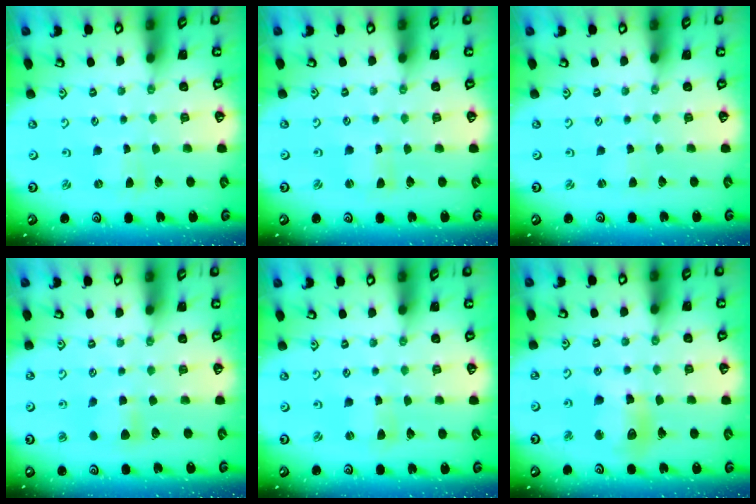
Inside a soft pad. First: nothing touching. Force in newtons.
{"total": 0.6, "press": 0.5, "slide": 0.2}
{"total": 0.5, "press": 0.5, "slide": 0.1}
{"total": 5.3, "press": 5.3, "slide": 0.9}
{"total": 1.4, "press": 1.4, "slide": 0.2}
{"total": 11.9, "press": 11.6, "slide": 2.6}